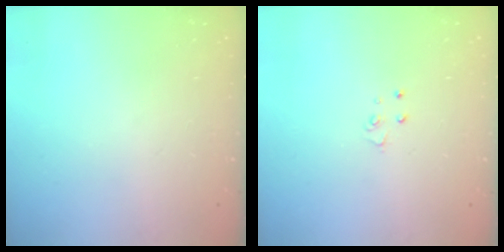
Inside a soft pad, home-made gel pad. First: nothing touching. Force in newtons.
{"total": 3.2, "press": 3.2, "slide": 0.3}